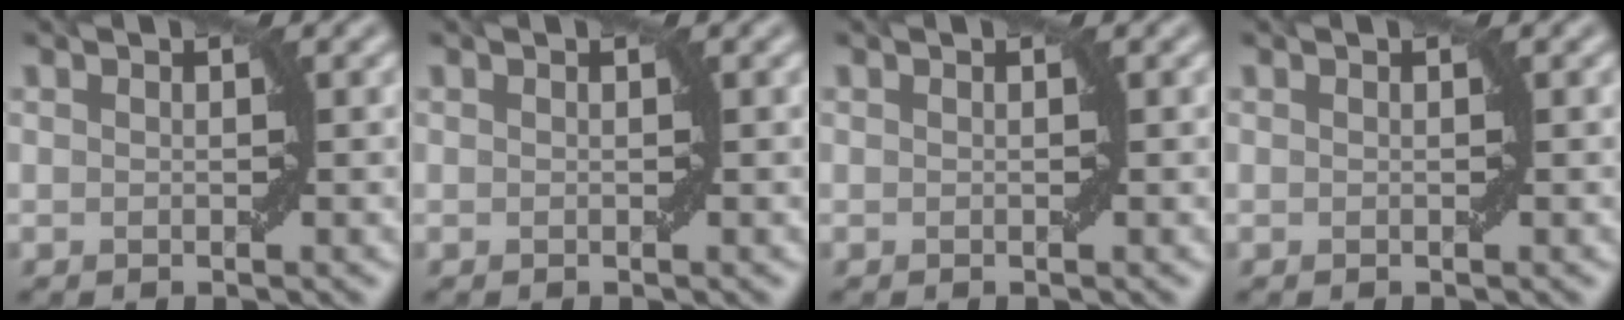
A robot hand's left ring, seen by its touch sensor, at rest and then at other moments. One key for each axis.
{"total": 0.0}
{"total": 0.0}
{"total": 0.0}